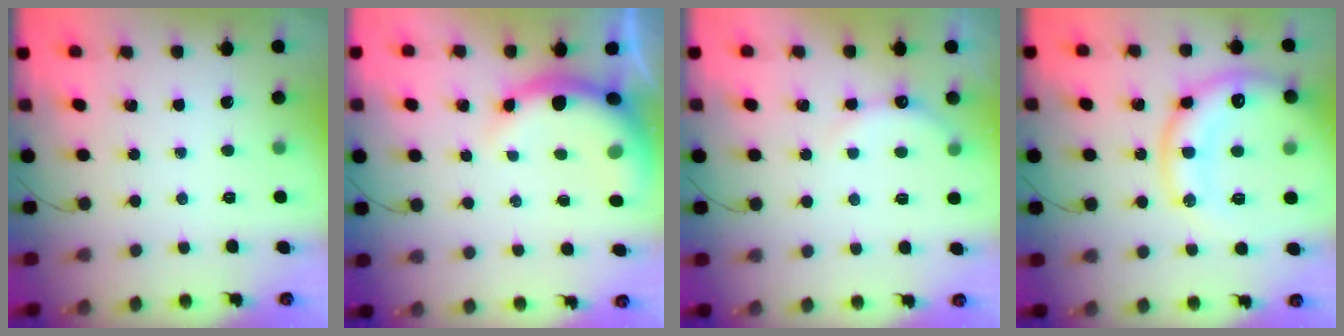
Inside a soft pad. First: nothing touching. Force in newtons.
{"total": 7.5, "press": 7.3, "slide": 1.7}
{"total": 6.0, "press": 5.9, "slide": 1.1}
{"total": 18.5, "press": 18.3, "slide": 2.7}